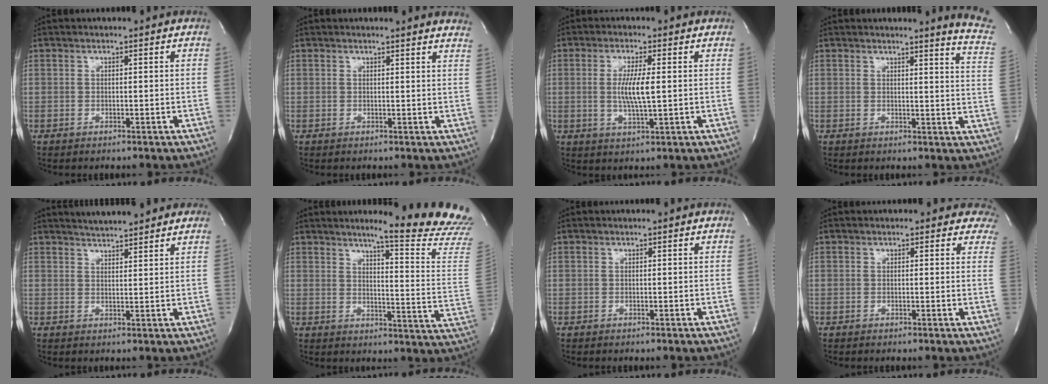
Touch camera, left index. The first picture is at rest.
{"total": 6.4, "force": [6.3, 0.4, 1.2], "torque": [-0.004, -0.018, 0.041]}
{"total": 5.7, "force": [0.3, 0.5, 5.6], "torque": [-0.113, -0.006, 0.005]}
{"total": 8.1, "force": [7.7, -1.0, 2.6], "torque": [-0.023, -0.083, 0.056]}
{"total": 7.8, "force": [7.2, 0.9, 3.0], "torque": [-0.048, 0.019, 0.097]}
{"total": 18.2, "force": [16.3, -1.4, 8.0], "torque": [-0.105, -0.124, 0.183]}
{"total": 0.0}
{"total": 4.4, "force": [3.7, 2.4, 0.5], "torque": [0.030, -0.007, 0.007]}